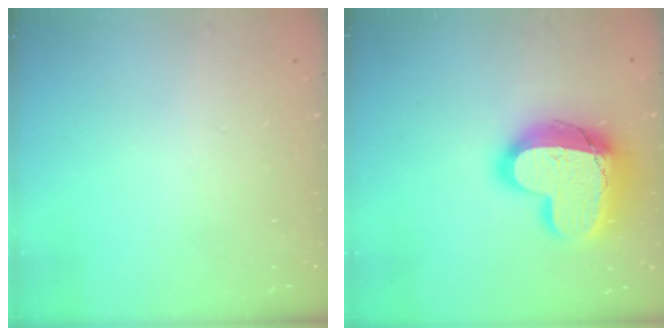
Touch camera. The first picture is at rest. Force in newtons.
{"total": 20.3, "press": 20.3, "slide": 1.5}